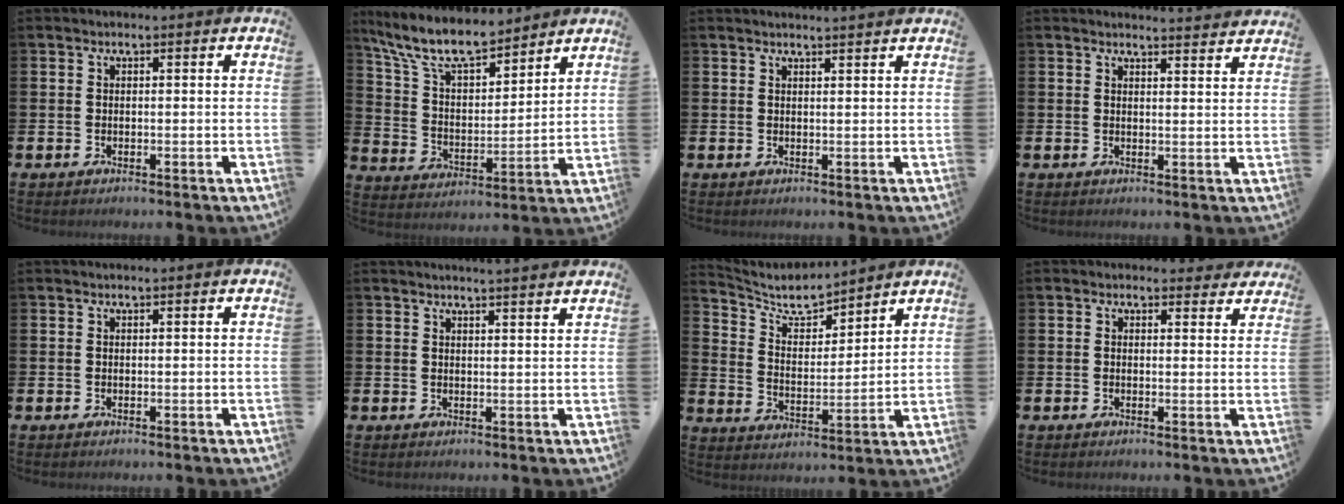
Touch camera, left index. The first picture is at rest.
{"total": 10.4, "force": [9.1, 2.7, 4.3], "torque": [-0.126, -0.045, 0.165]}
{"total": 1.3, "force": [1.3, -0.3, 0.0], "torque": [0.003, -0.008, 0.024]}
{"total": 2.7, "force": [2.7, -0.2, -0.2], "torque": [0.008, -0.022, 0.047]}
{"total": 0.0}
{"total": 2.5, "force": [2.4, -0.5, 0.0], "torque": [0.007, -0.017, 0.042]}
{"total": 6.6, "force": [6.2, 1.5, 1.8], "torque": [-0.061, -0.039, 0.106]}
{"total": 1.8, "force": [1.6, 0.8, 0.1], "torque": [0.011, -0.006, 0.024]}